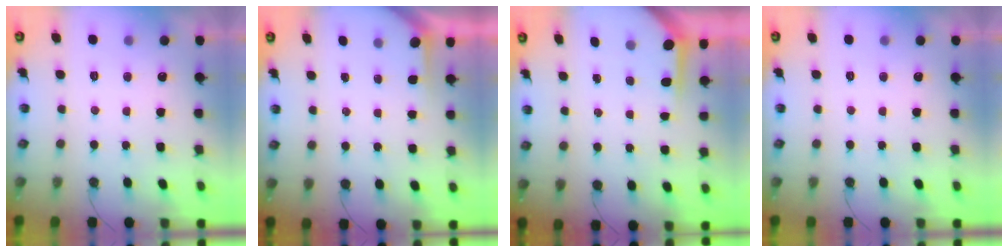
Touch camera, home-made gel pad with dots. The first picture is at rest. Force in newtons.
{"total": 1.5, "press": 1.5, "slide": 0.1}
{"total": 3.7, "press": 3.7, "slide": 0.3}
{"total": 0.0}